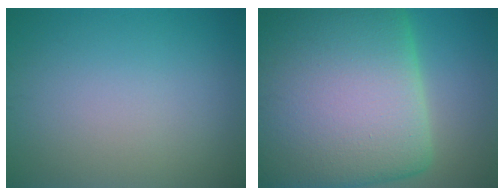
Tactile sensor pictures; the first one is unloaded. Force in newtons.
{"total": 24.4, "press": 24.3, "slide": 0.7}